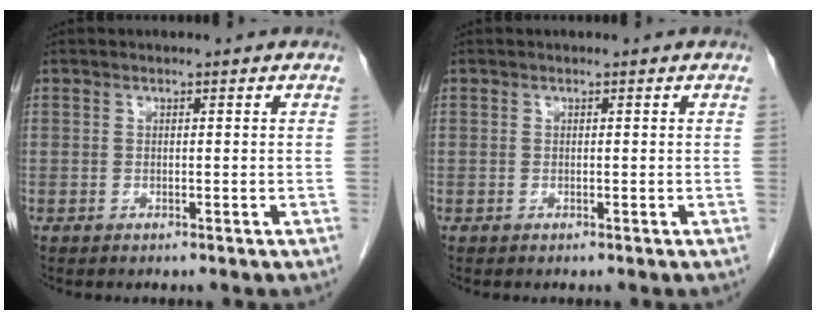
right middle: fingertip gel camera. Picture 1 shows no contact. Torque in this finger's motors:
{"motor_torque": [0.00, 0.00, 0.00, 0.00]}